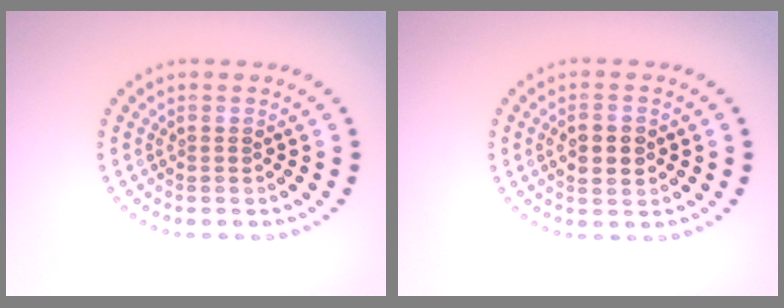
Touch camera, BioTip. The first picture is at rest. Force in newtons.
{"total": 2.4, "press": 2.4, "slide": 0.2}